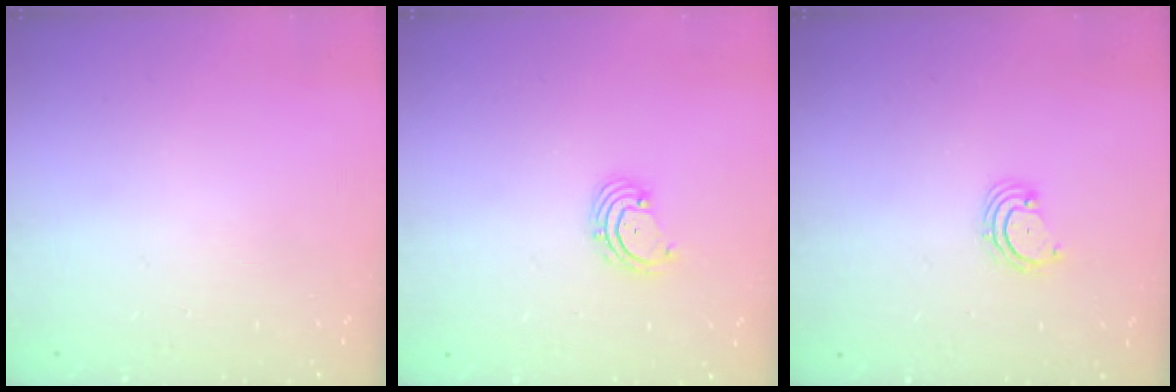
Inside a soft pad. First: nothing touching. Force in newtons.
{"total": 2.6, "press": 2.5, "slide": 0.6}
{"total": 3.1, "press": 3.1, "slide": 0.3}